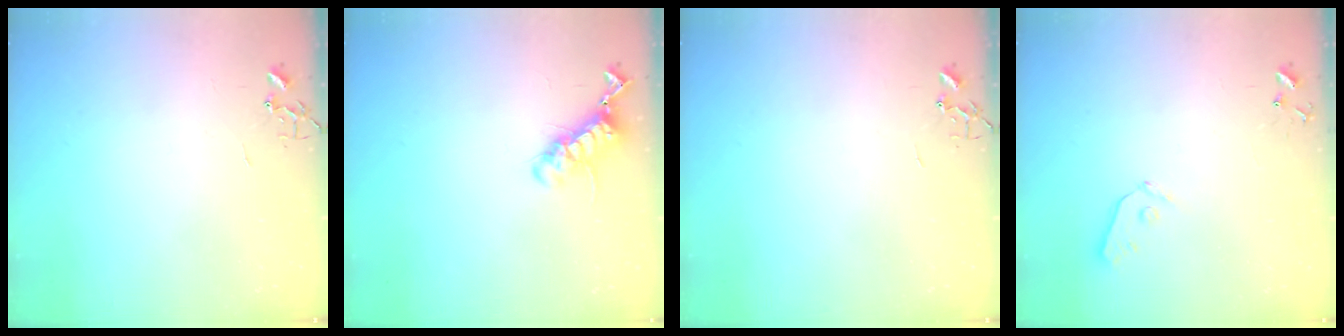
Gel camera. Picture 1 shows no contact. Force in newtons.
{"total": 11.8, "press": 11.7, "slide": 1.4}
{"total": 0.0}
{"total": 5.7, "press": 5.7, "slide": 0.4}